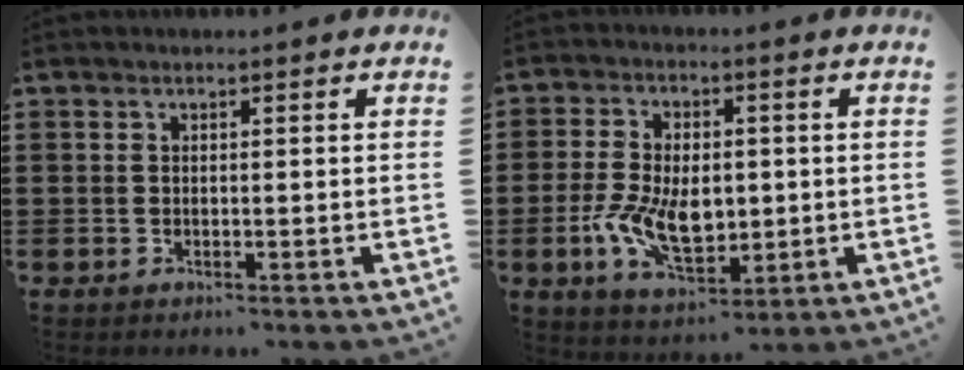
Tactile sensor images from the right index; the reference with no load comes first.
{"total": 9.6, "force": [-1.2, 5.7, 7.7], "torque": [-0.161, 0.004, -0.023]}